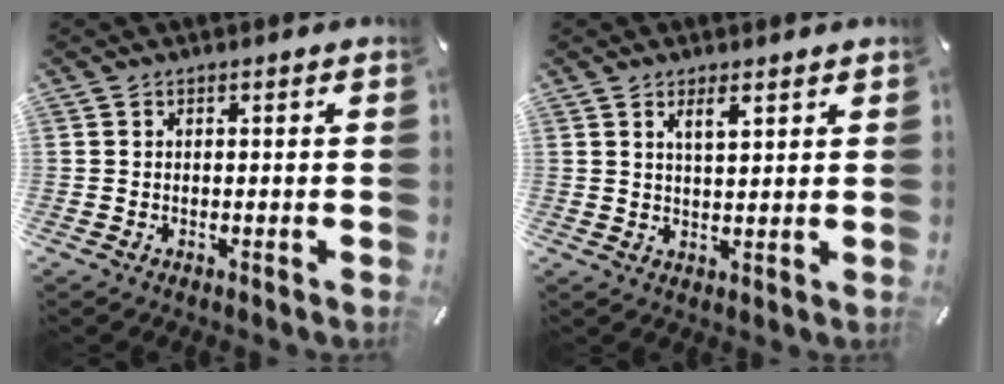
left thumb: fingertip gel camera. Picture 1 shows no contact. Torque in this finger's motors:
{"motor_torque": [0.46, 0.71, 0.42, -0.65, 0.22]}